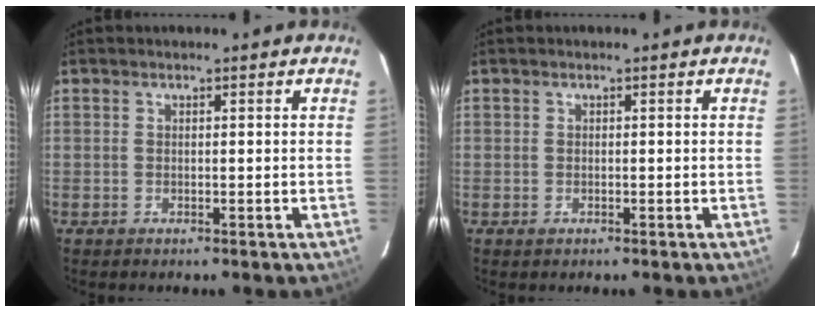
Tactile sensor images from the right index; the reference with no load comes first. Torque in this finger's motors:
{"motor_torque": [-0.31, -0.12, -1.05, -0.21]}